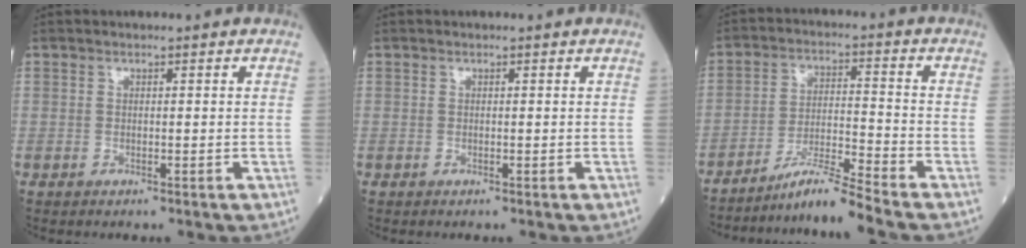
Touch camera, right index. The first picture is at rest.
{"total": 0.0}
{"total": 7.4, "force": [-6.5, -2.4, 2.6], "torque": [-0.051, -0.016, -0.119]}